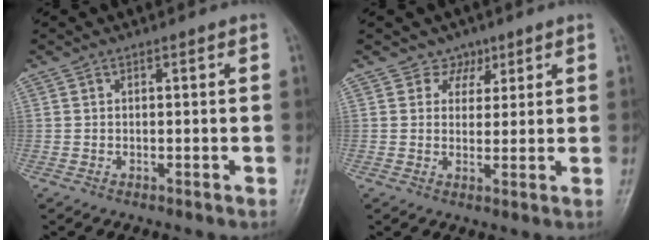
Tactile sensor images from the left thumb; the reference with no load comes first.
{"total": 3.4, "force": [2.2, 2.6, 0.2], "torque": [0.023, -0.009, 0.029]}